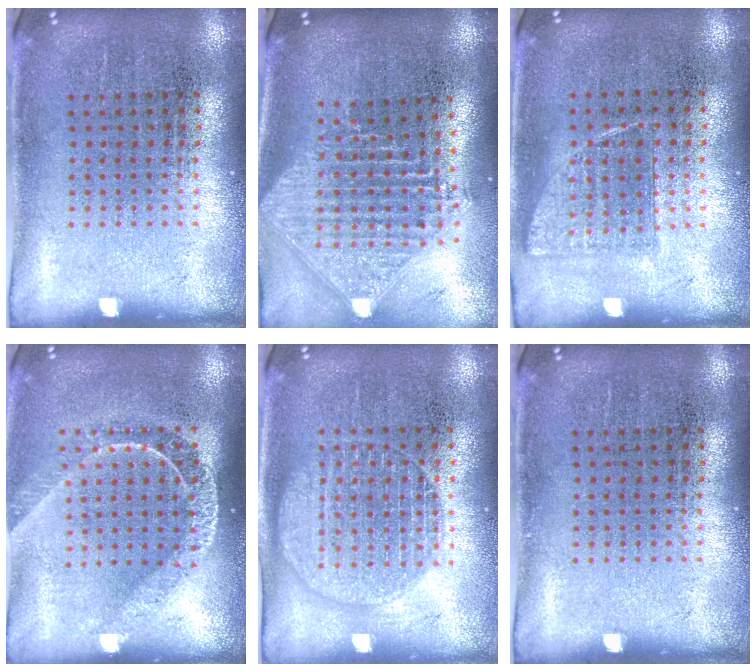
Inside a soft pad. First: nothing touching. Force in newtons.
{"total": 2.3, "press": 1.8, "slide": 1.5}
{"total": 0.8, "press": 0.7, "slide": 0.2}
{"total": 1.7, "press": 1.5, "slide": 0.9}
{"total": 1.3, "press": 1.3, "slide": 0.1}
{"total": 0.0}